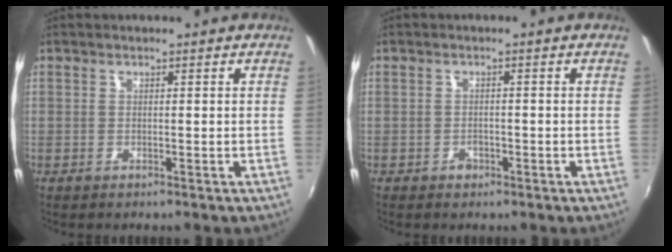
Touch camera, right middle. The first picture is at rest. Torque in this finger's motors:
{"motor_torque": [0.17, -0.14, 0.02, 0.01]}